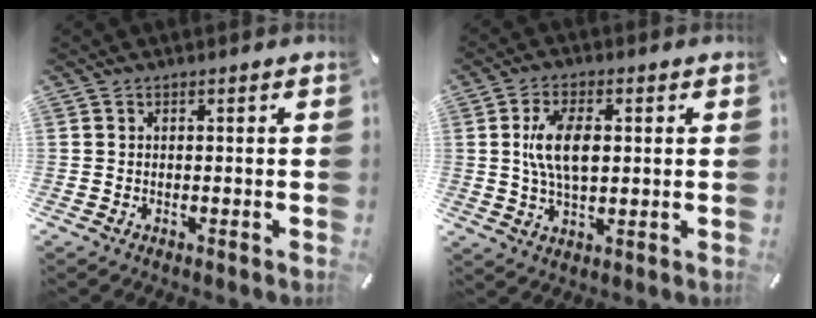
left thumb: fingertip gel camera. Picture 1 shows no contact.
{"total": 8.8, "force": [1.3, 4.9, 7.2], "torque": [-0.161, 0.001, 0.016]}